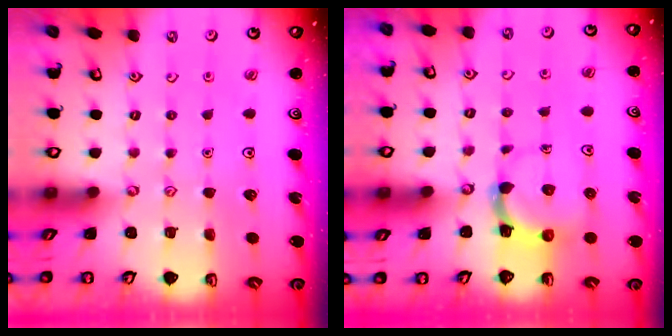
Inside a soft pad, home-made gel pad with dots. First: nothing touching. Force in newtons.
{"total": 4.6, "press": 4.6, "slide": 0.8}